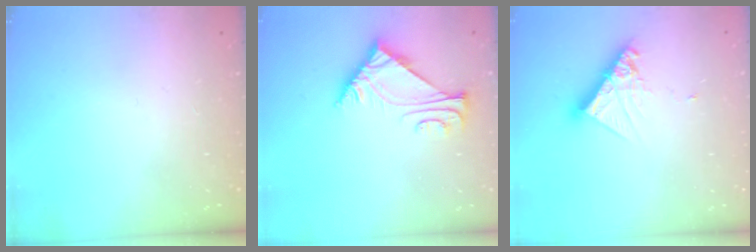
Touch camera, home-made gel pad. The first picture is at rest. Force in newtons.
{"total": 5.4, "press": 5.3, "slide": 1.0}
{"total": 10.1, "press": 10.1, "slide": 0.9}